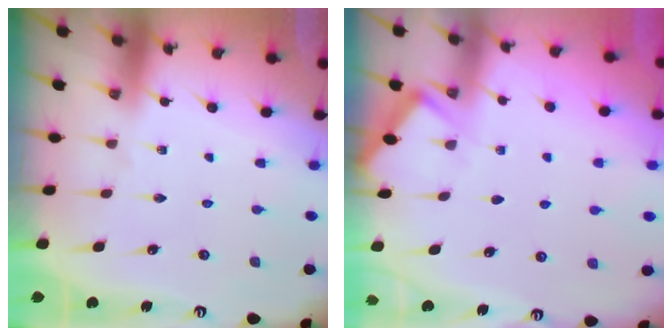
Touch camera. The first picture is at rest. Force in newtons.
{"total": 2.1, "press": 2.1, "slide": 0.3}